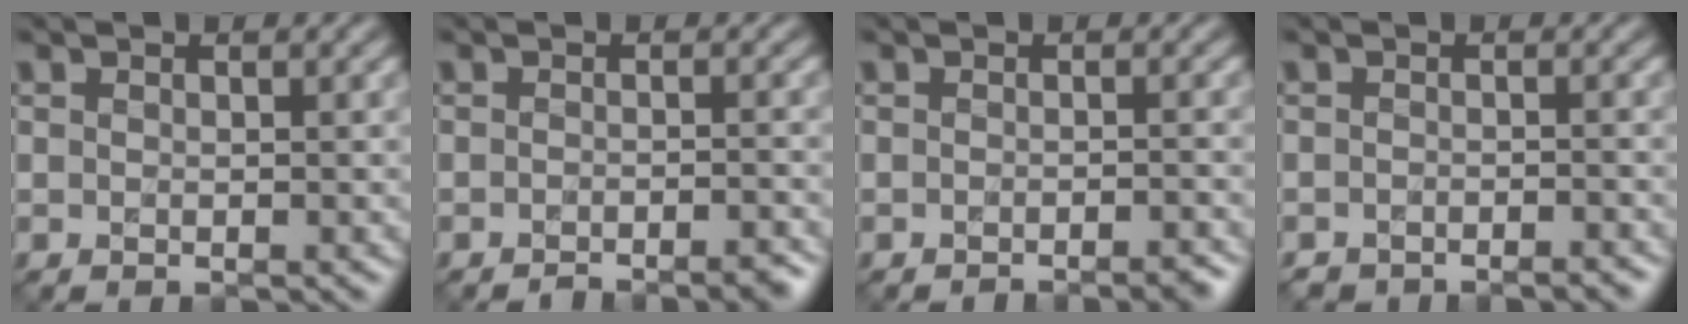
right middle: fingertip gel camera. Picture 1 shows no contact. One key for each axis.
{"total": 2.6, "fx": -2.3, "fy": 0.5, "fz": 1.1, "tx": -0.005, "ty": 0.004, "tz": -0.035}
{"total": 2.1, "fx": -1.8, "fy": 0.4, "fz": 1.0, "tx": -0.001, "ty": 0.003, "tz": -0.026}
{"total": 2.9, "fx": -2.8, "fy": 0.5, "fz": 0.3, "tx": -0.005, "ty": 0.007, "tz": -0.031}